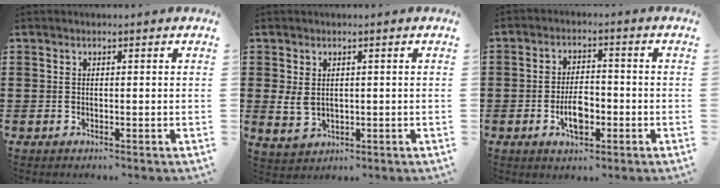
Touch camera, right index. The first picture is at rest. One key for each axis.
{"total": 2.7, "fx": 0.7, "fy": 2.0, "fz": 1.6, "tx": -0.046, "ty": 0.004, "tz": 0.012}
{"total": 5.2, "fx": -1.6, "fy": 2.5, "fz": 4.2, "tx": -0.072, "ty": 0.003, "tz": -0.031}